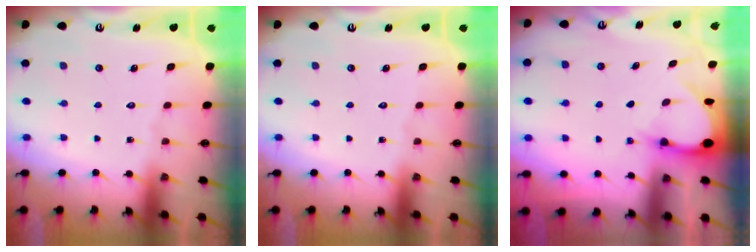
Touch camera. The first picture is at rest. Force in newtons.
{"total": 0.0}
{"total": 3.2, "press": 3.2, "slide": 0.3}